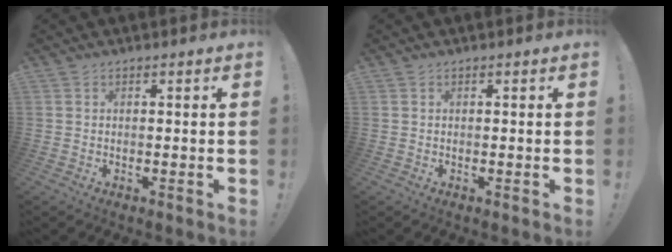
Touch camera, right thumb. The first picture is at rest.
{"total": 0.0}